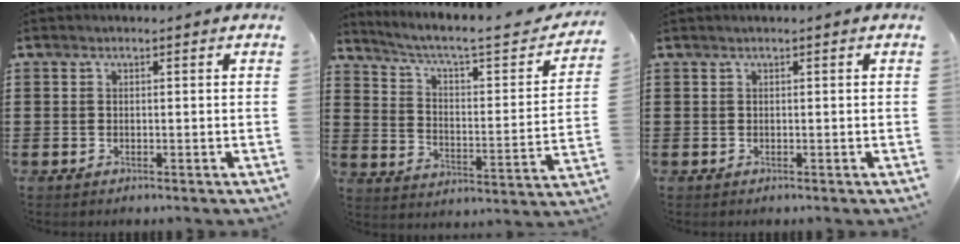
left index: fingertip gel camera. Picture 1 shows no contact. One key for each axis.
{"total": 5.4, "fx": 3.9, "fy": 1.0, "fz": 3.7, "tx": -0.090, "ty": -0.028, "tz": 0.056}
{"total": 0.5, "fx": 0.3, "fy": -0.1, "fz": 0.4, "tx": -0.005, "ty": -0.003, "tz": 0.006}